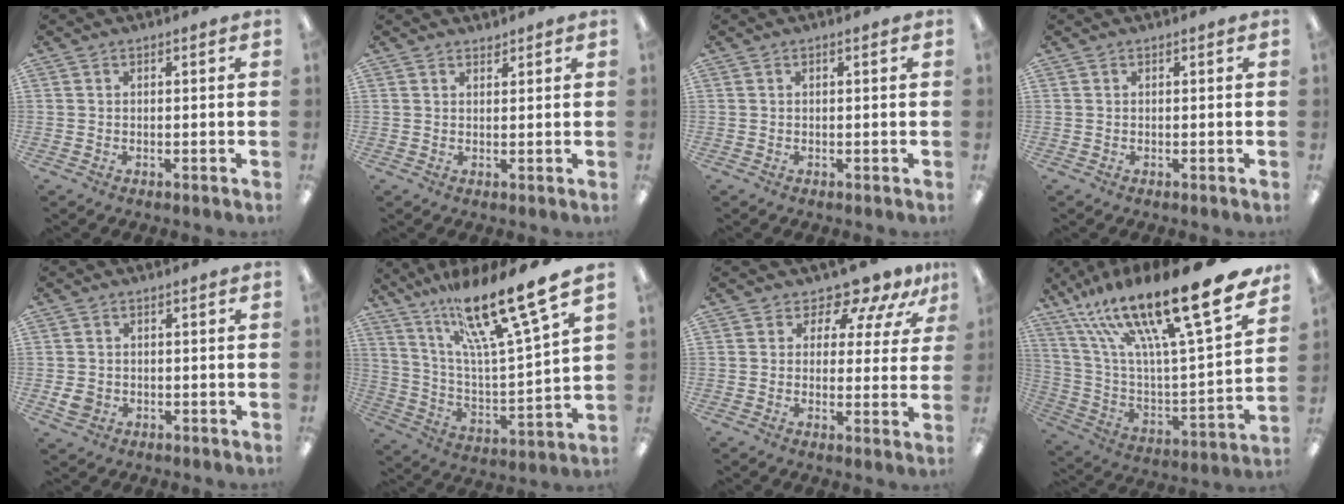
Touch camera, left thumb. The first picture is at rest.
{"total": 1.4, "force": [1.4, 0.3, 0.0], "torque": [-0.001, -0.003, 0.027]}
{"total": 0.5, "force": [0.3, 0.0, 0.4], "torque": [-0.008, 0.000, 0.006]}
{"total": 0.0}
{"total": 2.9, "force": [-0.3, 2.5, 1.4], "torque": [-0.015, 0.001, -0.004]}
{"total": 22.2, "force": [17.8, 2.9, 13.0], "torque": [-0.222, -0.119, 0.286]}
{"total": 9.0, "force": [7.6, 3.7, 3.2], "torque": [-0.049, -0.057, 0.136]}
{"total": 28.3, "force": [18.7, 6.0, 20.4], "torque": [-0.350, -0.123, 0.303]}